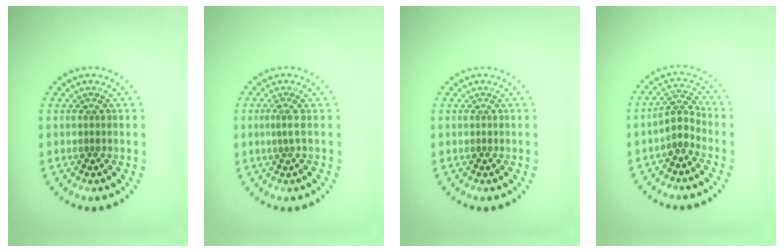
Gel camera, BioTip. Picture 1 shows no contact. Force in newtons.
{"total": 0.9, "press": 0.3, "slide": 0.9}
{"total": 0.0}
{"total": 2.2, "press": 1.7, "slide": 1.4}